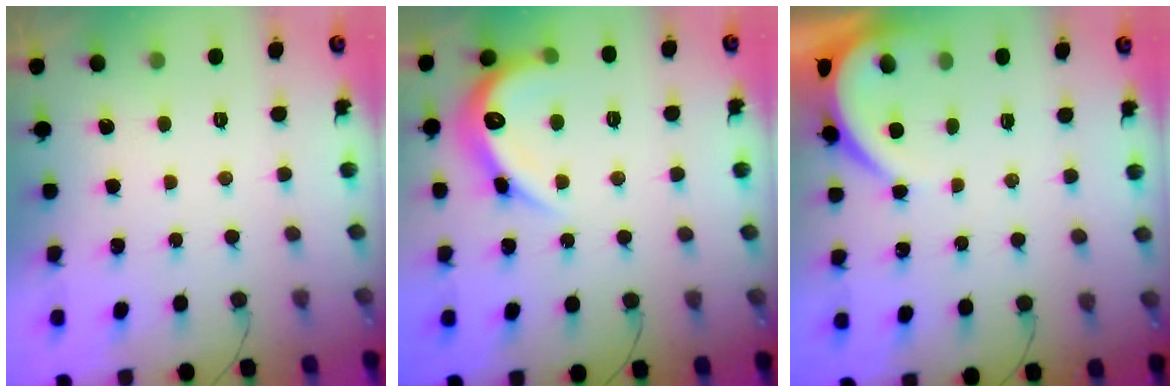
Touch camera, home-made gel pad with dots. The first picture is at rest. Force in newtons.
{"total": 14.0, "press": 14.0, "slide": 0.6}
{"total": 4.0, "press": 3.9, "slide": 0.6}